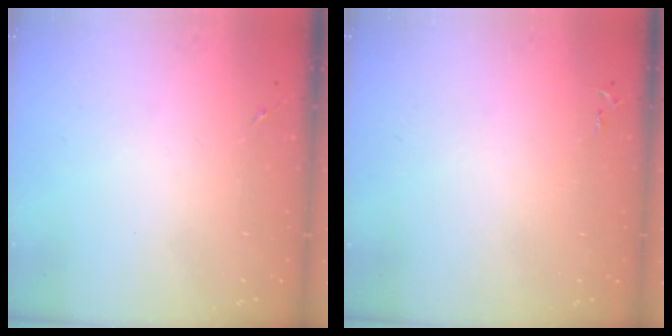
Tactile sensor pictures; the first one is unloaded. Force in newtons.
{"total": 2.6, "press": 2.6, "slide": 0.3}